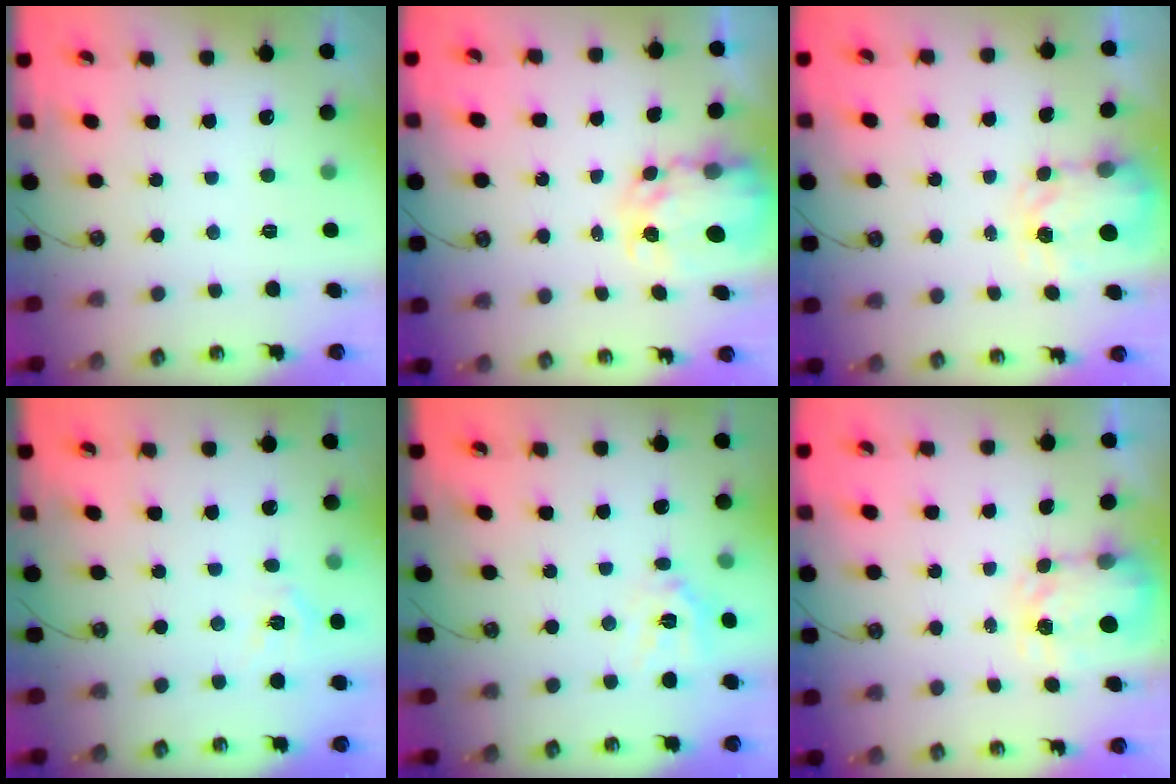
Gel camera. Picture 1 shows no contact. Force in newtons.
{"total": 6.2, "press": 6.2, "slide": 0.5}
{"total": 3.7, "press": 3.7, "slide": 0.5}
{"total": 5.8, "press": 5.8, "slide": 0.2}
{"total": 10.8, "press": 10.8, "slide": 1.1}
{"total": 3.9, "press": 3.8, "slide": 0.6}